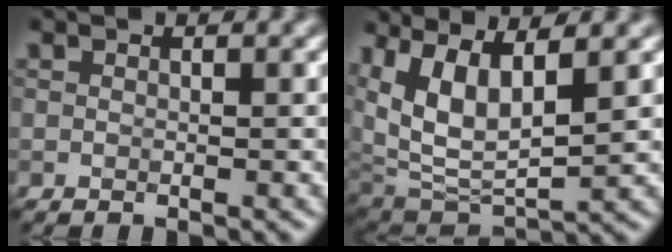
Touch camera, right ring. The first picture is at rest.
{"total": 7.3, "force": [3.2, 3.3, 5.7], "torque": [-0.120, -0.008, 0.065]}